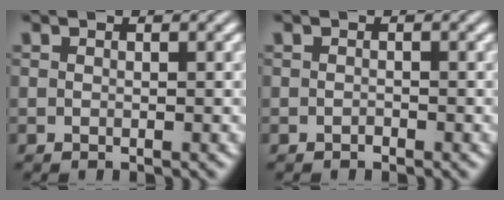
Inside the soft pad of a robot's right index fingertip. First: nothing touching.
{"total": 0.9, "force": [-0.5, -0.7, -0.2], "torque": [0.004, -0.006, -0.005]}